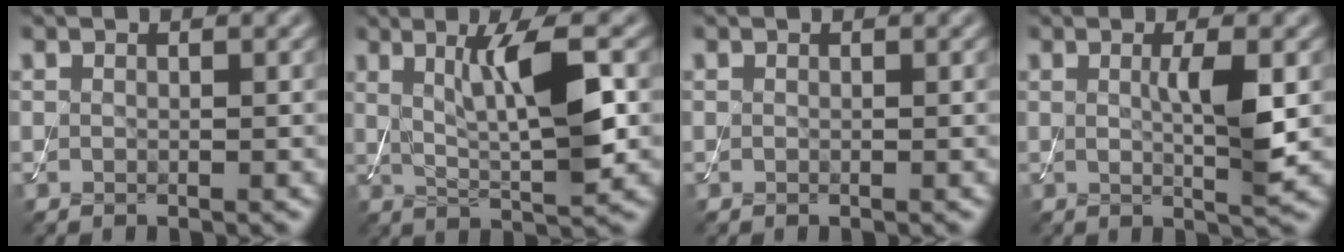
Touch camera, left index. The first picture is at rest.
{"total": 6.5, "force": [1.3, 1.3, 6.2], "torque": [-0.107, 0.002, 0.027]}
{"total": 0.0}
{"total": 3.5, "force": [0.3, 0.5, 3.5], "torque": [-0.062, -0.005, 0.006]}